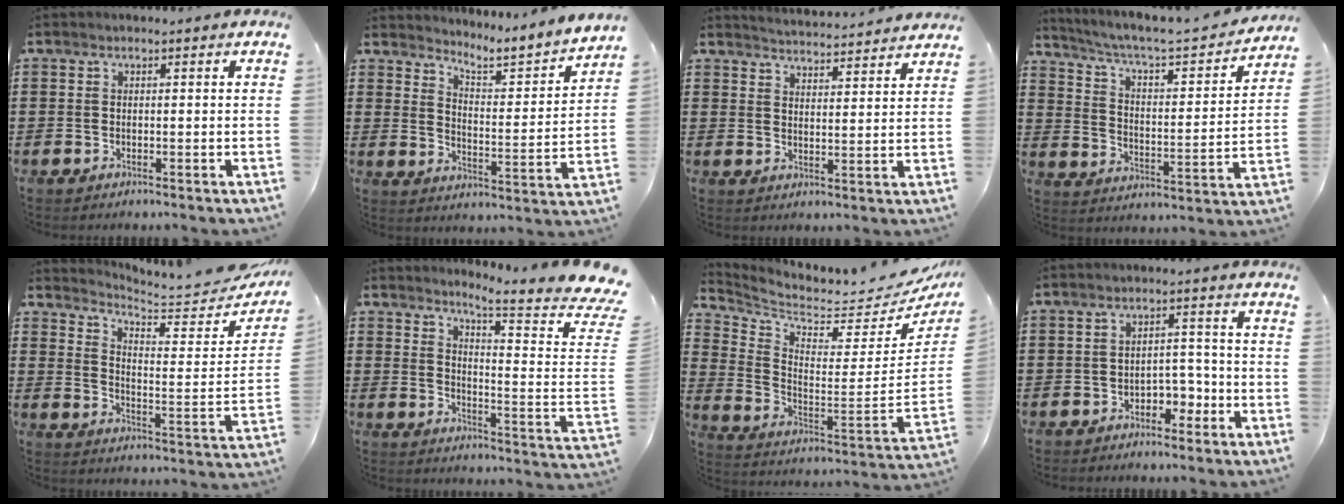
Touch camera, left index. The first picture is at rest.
{"total": 3.1, "force": [2.9, -0.2, 0.8], "torque": [-0.032, -0.039, 0.035]}
{"total": 3.8, "force": [3.7, -0.7, 0.0], "torque": [-0.014, -0.027, 0.065]}
{"total": 4.1, "force": [3.4, 0.6, 2.1], "torque": [-0.062, -0.034, 0.046]}
{"total": 4.4, "force": [4.2, 0.4, 1.4], "torque": [-0.046, -0.039, 0.064]}
{"total": 5.8, "force": [4.8, -0.9, 3.1], "torque": [-0.068, -0.047, 0.071]}
{"total": 4.2, "force": [3.8, 1.2, 1.4], "torque": [-0.057, -0.056, 0.057]}
{"total": 3.7, "force": [-2.5, 2.1, 1.7], "torque": [-0.034, 0.009, -0.052]}